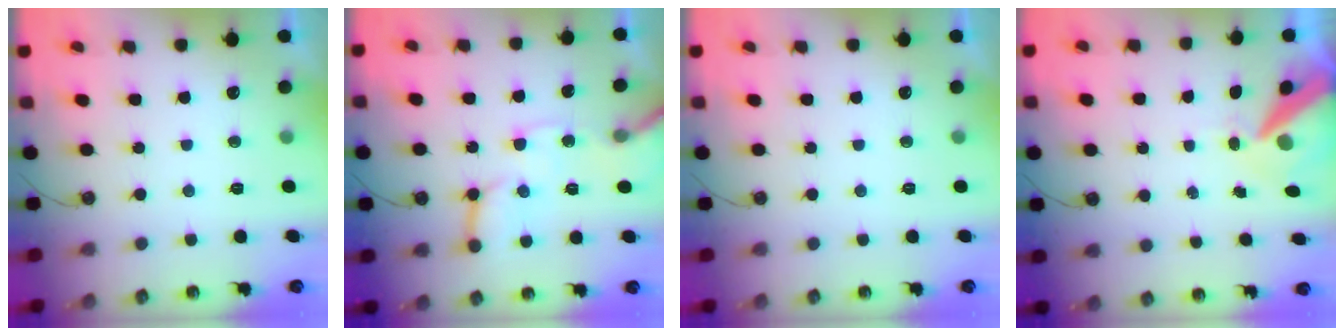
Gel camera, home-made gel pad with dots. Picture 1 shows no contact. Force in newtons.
{"total": 11.7, "press": 11.6, "slide": 1.5}
{"total": 0.0}
{"total": 10.9, "press": 10.8, "slide": 1.3}